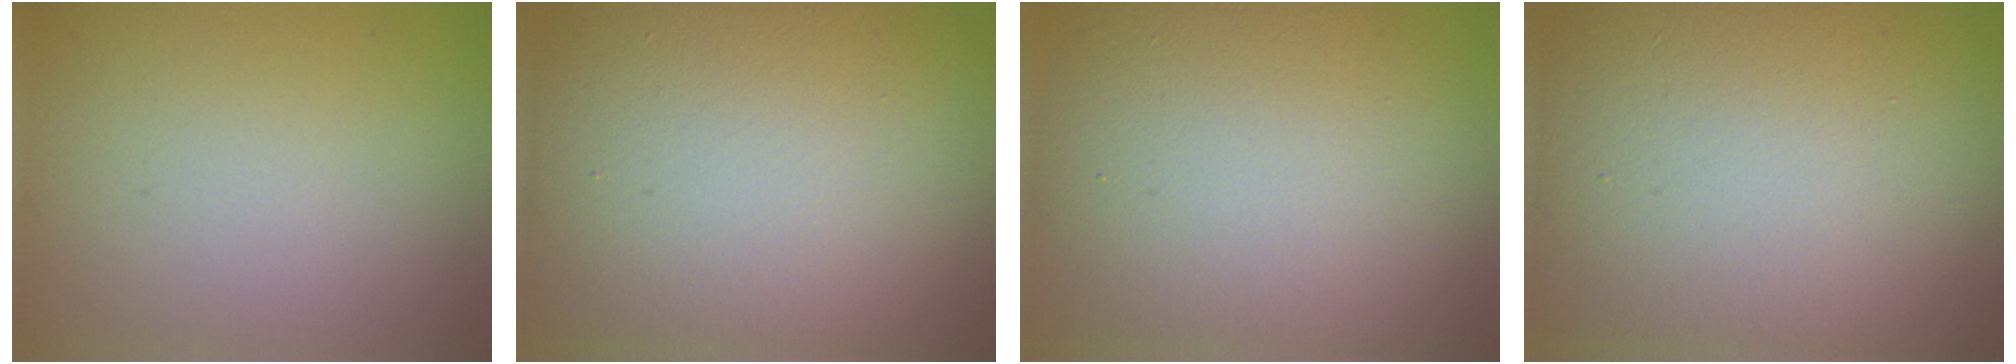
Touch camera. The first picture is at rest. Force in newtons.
{"total": 17.7, "press": 17.6, "slide": 1.5}
{"total": 12.3, "press": 12.2, "slide": 1.0}
{"total": 17.3, "press": 17.3, "slide": 0.9}